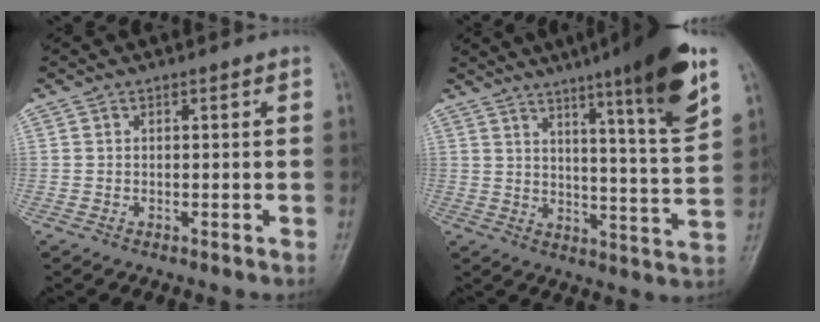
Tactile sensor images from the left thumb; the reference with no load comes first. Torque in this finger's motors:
{"motor_torque": [2.35, 1.28, 1.76, -1.01, 0.39]}